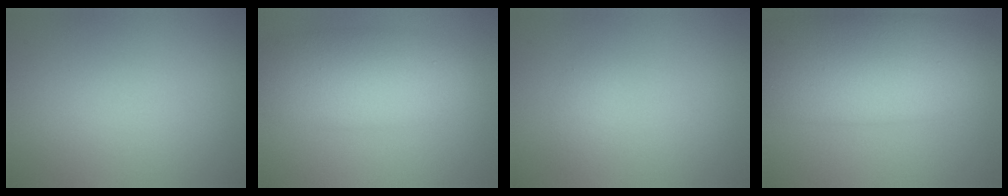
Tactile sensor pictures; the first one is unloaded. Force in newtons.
{"total": 6.9, "press": 6.8, "slide": 0.3}
{"total": 0.8, "press": 0.8, "slide": 0.1}
{"total": 12.1, "press": 12.1, "slide": 0.3}